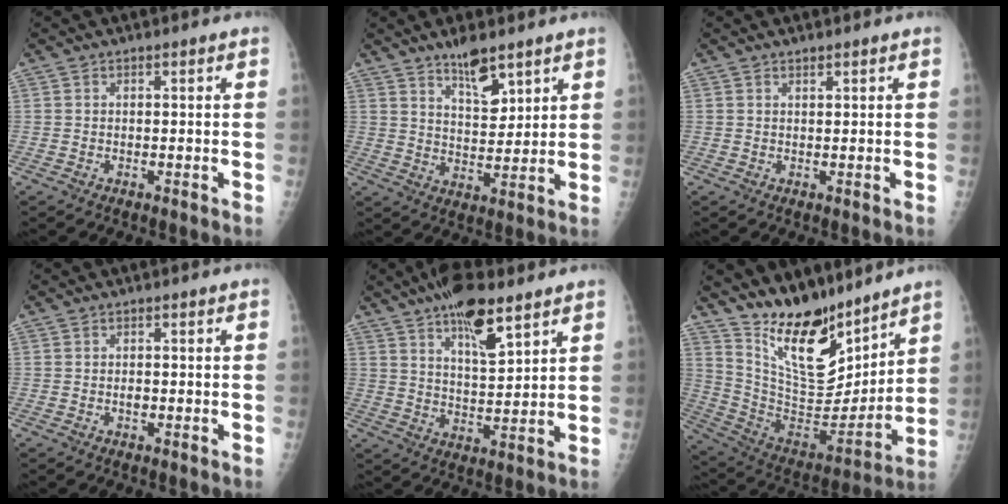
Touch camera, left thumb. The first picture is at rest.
{"total": 7.9, "force": [5.5, 3.0, 4.8], "torque": [-0.058, -0.043, 0.095]}
{"total": 0.7, "force": [0.6, 0.2, 0.3], "torque": [-0.005, -0.004, 0.011]}
{"total": 0.9, "force": [-0.3, 0.6, 0.6], "torque": [-0.005, 0.001, -0.004]}
{"total": 12.3, "force": [7.7, 4.1, 8.7], "torque": [-0.123, -0.036, 0.130]}
{"total": 19.7, "force": [14.6, 7.8, 10.6], "torque": [-0.129, -0.105, 0.267]}